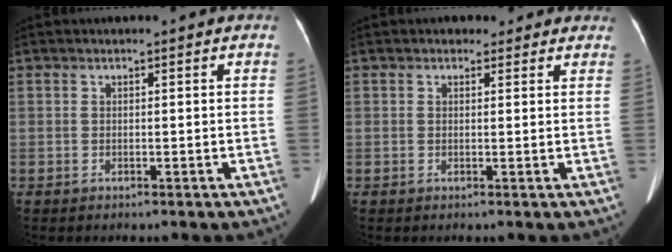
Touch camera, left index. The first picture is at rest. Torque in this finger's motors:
{"motor_torque": [0.77, -1.37, -0.06, -0.02]}